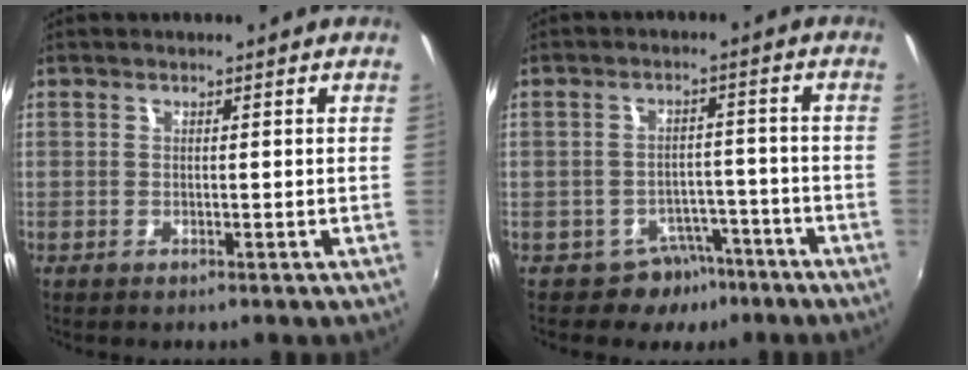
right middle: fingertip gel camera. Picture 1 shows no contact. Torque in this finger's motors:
{"motor_torque": [-0.20, -0.28, -0.03, -0.03]}